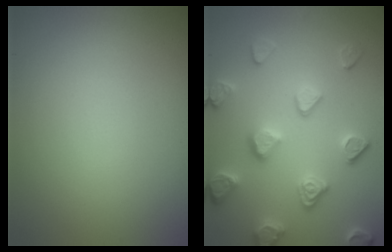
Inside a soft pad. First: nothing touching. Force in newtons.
{"total": 4.3, "press": 4.2, "slide": 1.1}